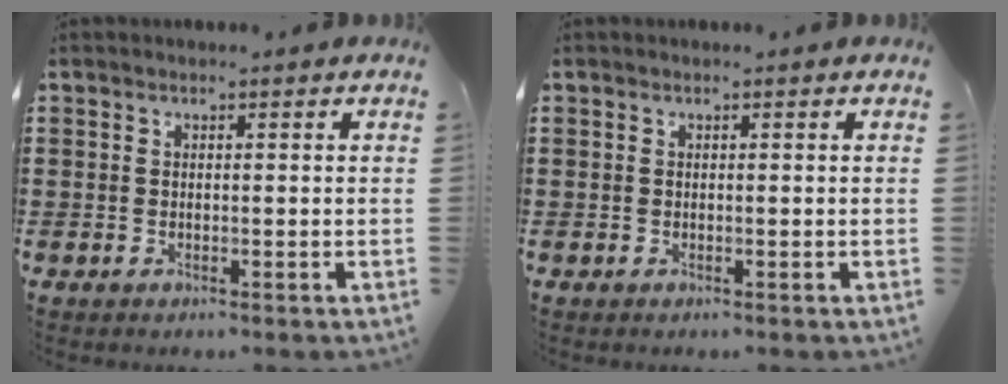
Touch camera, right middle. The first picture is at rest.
{"total": 0.0}